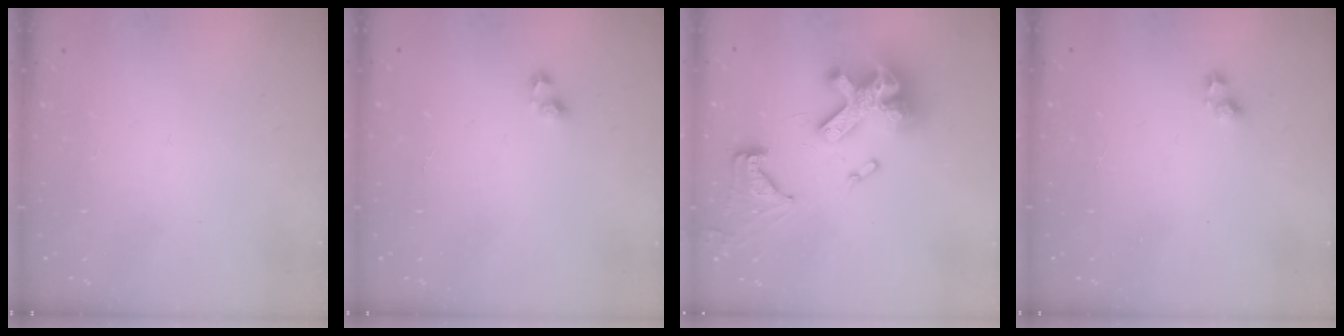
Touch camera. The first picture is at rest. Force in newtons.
{"total": 2.7, "press": 2.6, "slide": 0.6}
{"total": 20.2, "press": 20.1, "slide": 2.1}
{"total": 3.2, "press": 3.1, "slide": 0.6}